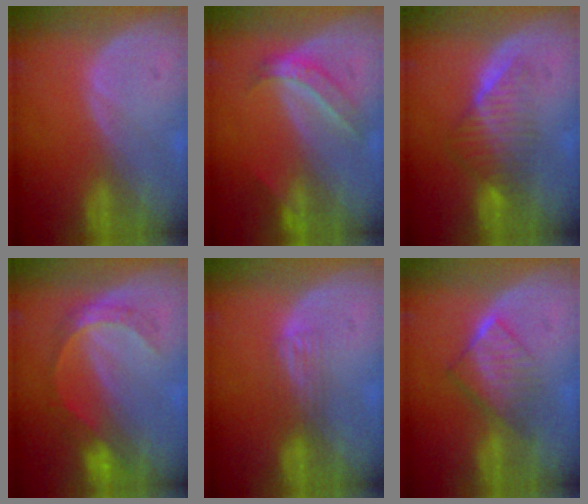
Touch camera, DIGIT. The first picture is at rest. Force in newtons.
{"total": 5.6, "press": 4.8, "slide": 2.9}
{"total": 6.6, "press": 5.8, "slide": 3.2}
{"total": 6.1, "press": 5.3, "slide": 3.1}
{"total": 2.5, "press": 2.2, "slide": 1.3}
{"total": 6.4, "press": 5.7, "slide": 2.9}